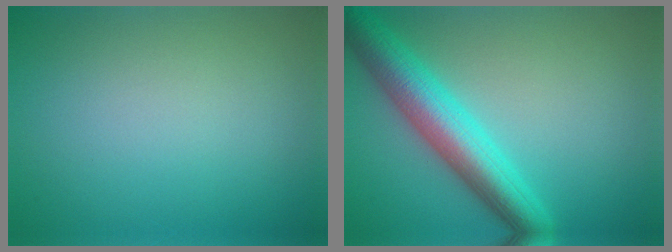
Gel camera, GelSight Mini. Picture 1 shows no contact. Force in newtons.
{"total": 6.9, "press": 6.9, "slide": 0.3}